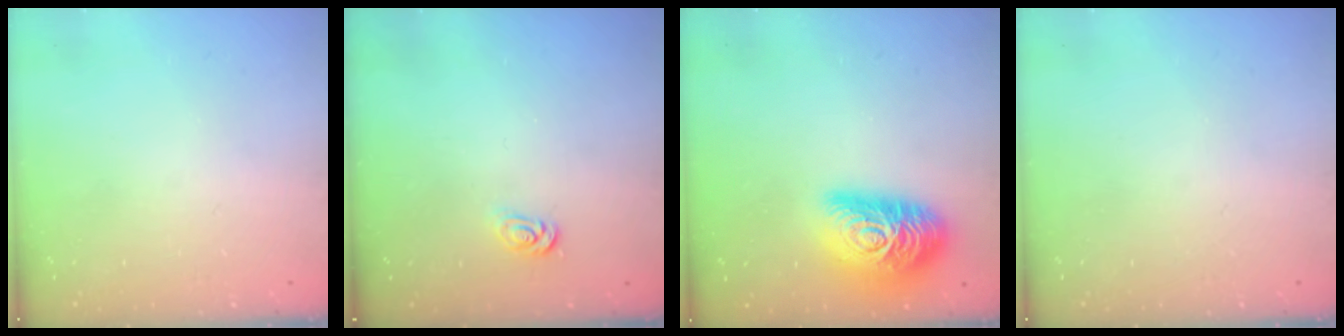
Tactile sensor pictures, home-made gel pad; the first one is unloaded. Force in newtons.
{"total": 2.6, "press": 2.6, "slide": 0.4}
{"total": 18.2, "press": 18.1, "slide": 1.1}
{"total": 0.0}